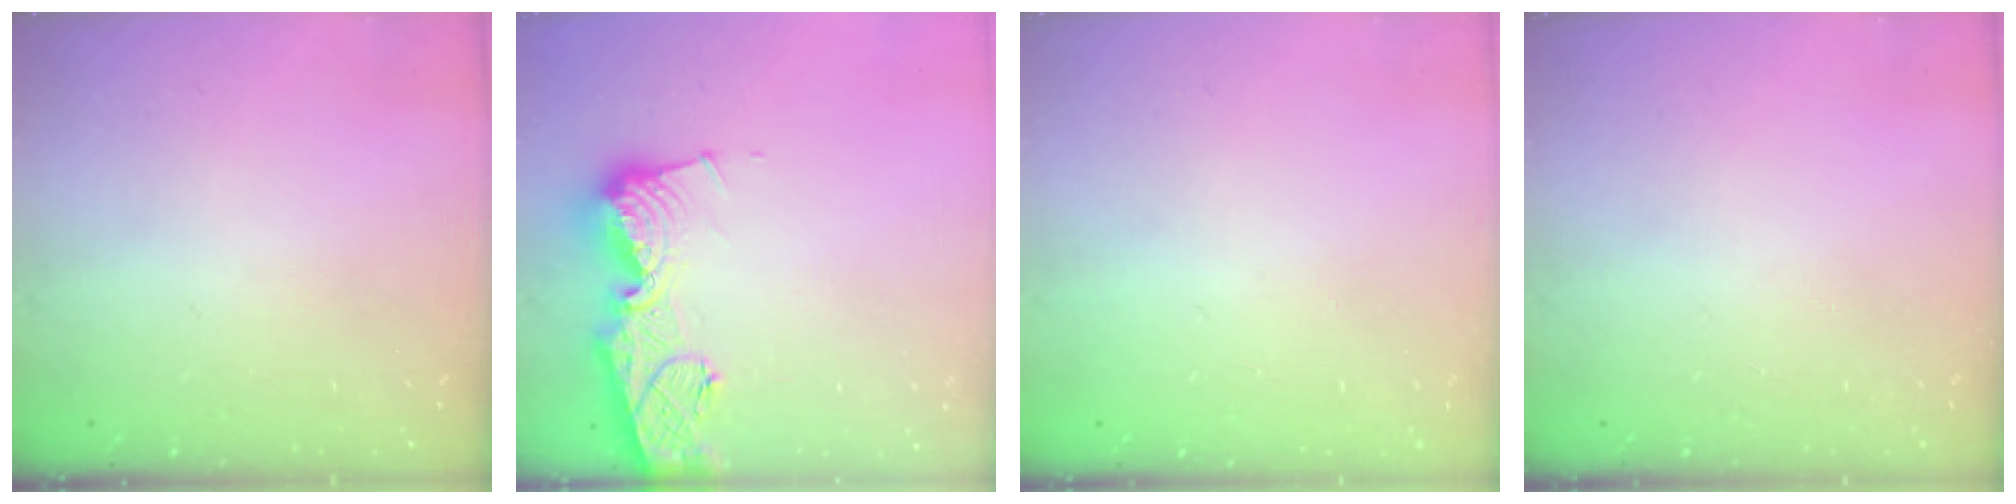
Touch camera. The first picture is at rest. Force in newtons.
{"total": 16.1, "press": 16.0, "slide": 1.6}
{"total": 0.9, "press": 0.9, "slide": 0.0}
{"total": 0.0}